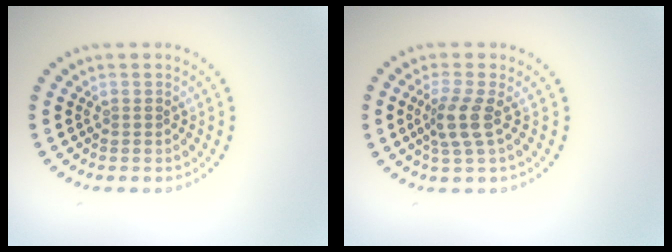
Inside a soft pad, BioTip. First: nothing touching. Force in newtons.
{"total": 2.8, "press": 2.1, "slide": 1.8}